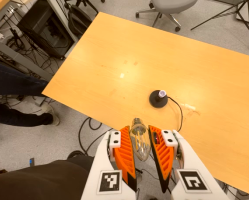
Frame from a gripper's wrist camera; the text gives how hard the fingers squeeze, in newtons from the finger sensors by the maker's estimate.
{"total": 14.0, "left": 15.3, "right": 12.7}